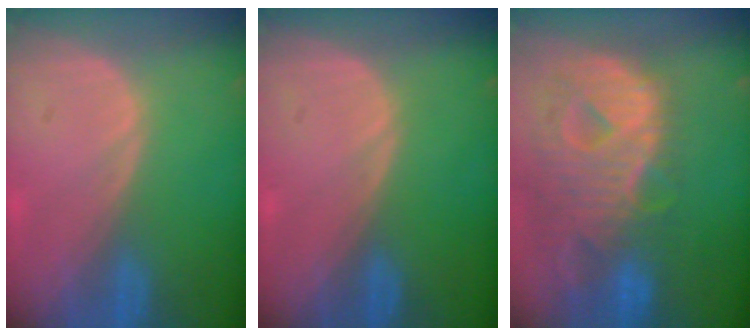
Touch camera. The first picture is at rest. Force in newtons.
{"total": 0.0}
{"total": 12.8, "press": 10.9, "slide": 6.8}